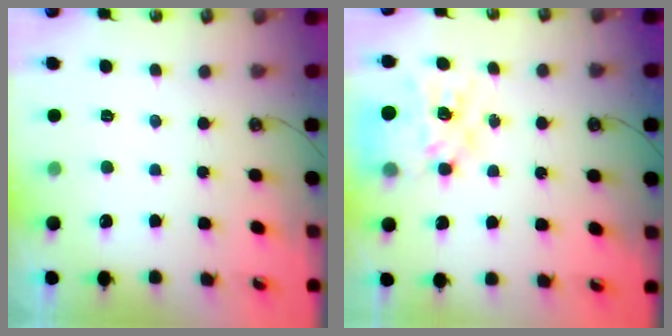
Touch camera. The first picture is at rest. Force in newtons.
{"total": 15.9, "press": 15.8, "slide": 1.6}